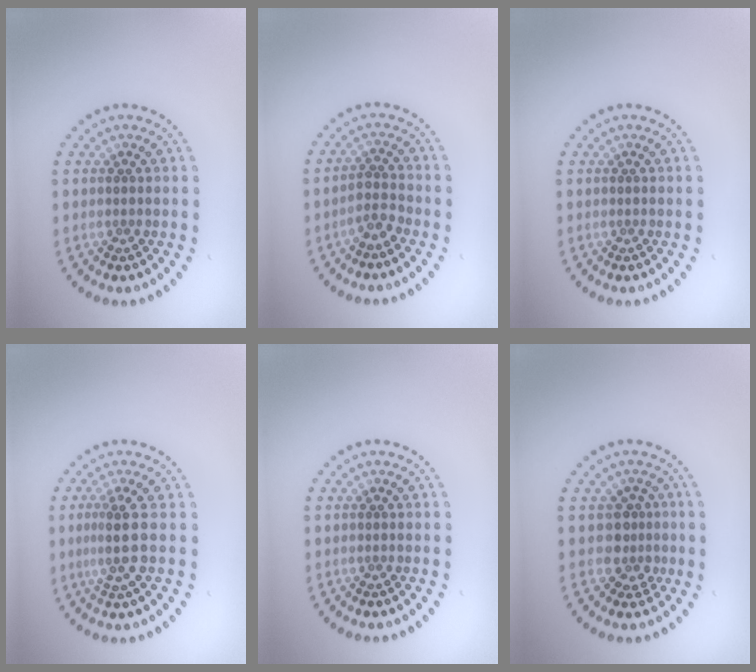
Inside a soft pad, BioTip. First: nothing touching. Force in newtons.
{"total": 1.9, "press": 1.5, "slide": 1.1}
{"total": 0.0}
{"total": 2.9, "press": 2.5, "slide": 1.4}
{"total": 0.0}
{"total": 2.4, "press": 1.7, "slide": 1.6}